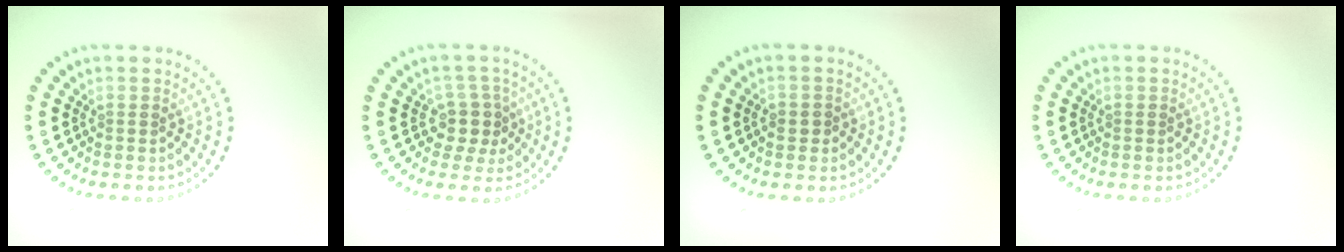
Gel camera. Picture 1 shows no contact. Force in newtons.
{"total": 2.5, "press": 1.9, "slide": 1.6}
{"total": 0.7, "press": 0.6, "slide": 0.3}
{"total": 0.0}